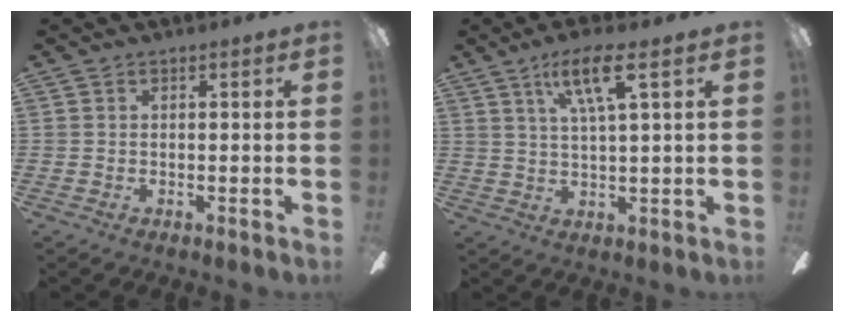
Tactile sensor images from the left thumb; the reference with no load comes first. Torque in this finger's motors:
{"motor_torque": [0.98, 0.90, 0.79, -0.89, 0.06]}